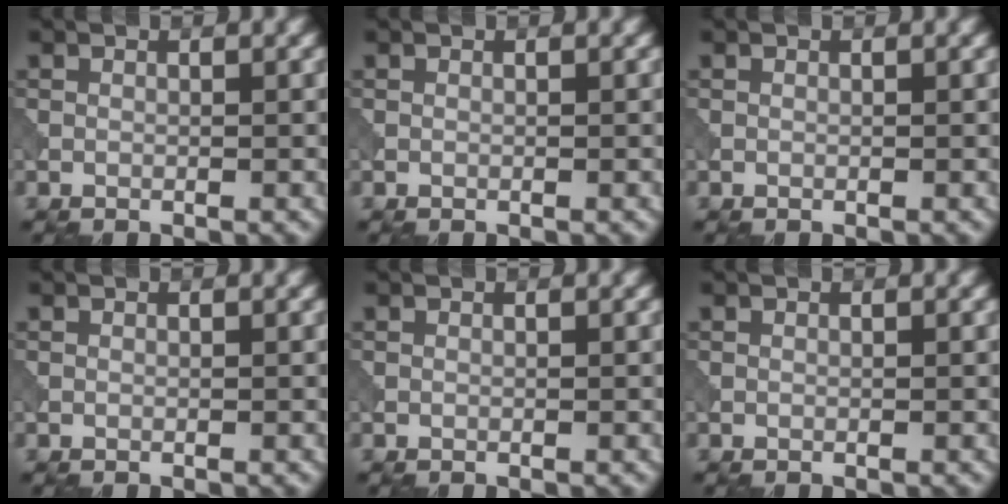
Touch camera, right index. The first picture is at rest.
{"total": 0.0}
{"total": 0.0}
{"total": 0.0}
{"total": 0.0}
{"total": 0.0}